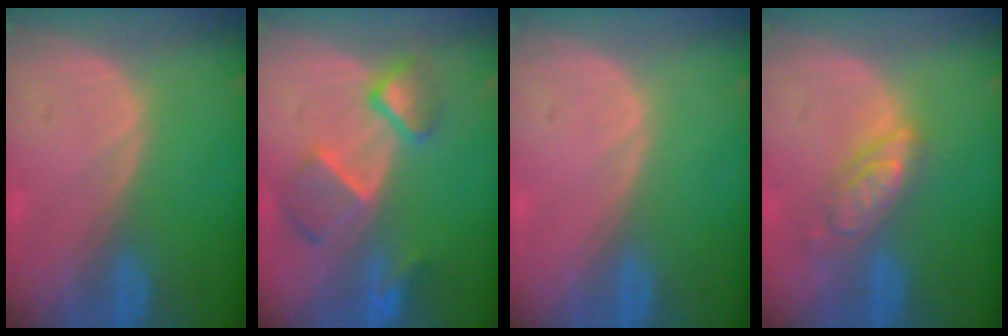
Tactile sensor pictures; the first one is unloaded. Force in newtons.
{"total": 7.6, "press": 6.7, "slide": 3.7}
{"total": 0.0}
{"total": 6.1, "press": 5.3, "slide": 2.9}